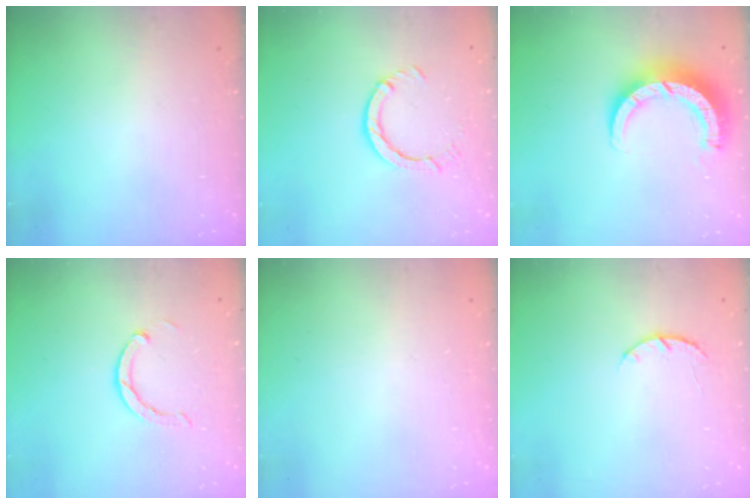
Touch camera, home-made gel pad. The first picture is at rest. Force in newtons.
{"total": 4.2, "press": 4.2, "slide": 0.4}
{"total": 9.1, "press": 9.1, "slide": 1.1}
{"total": 3.0, "press": 3.0, "slide": 0.1}
{"total": 2.6, "press": 2.6, "slide": 0.2}
{"total": 3.4, "press": 3.4, "slide": 0.6}